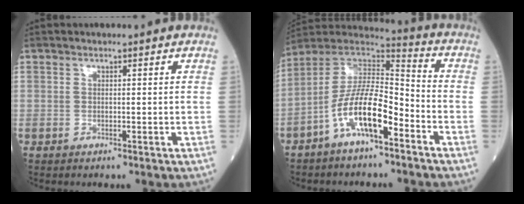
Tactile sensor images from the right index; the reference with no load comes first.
{"total": 12.7, "force": [-6.0, 3.5, 10.6], "torque": [-0.198, 0.016, -0.112]}